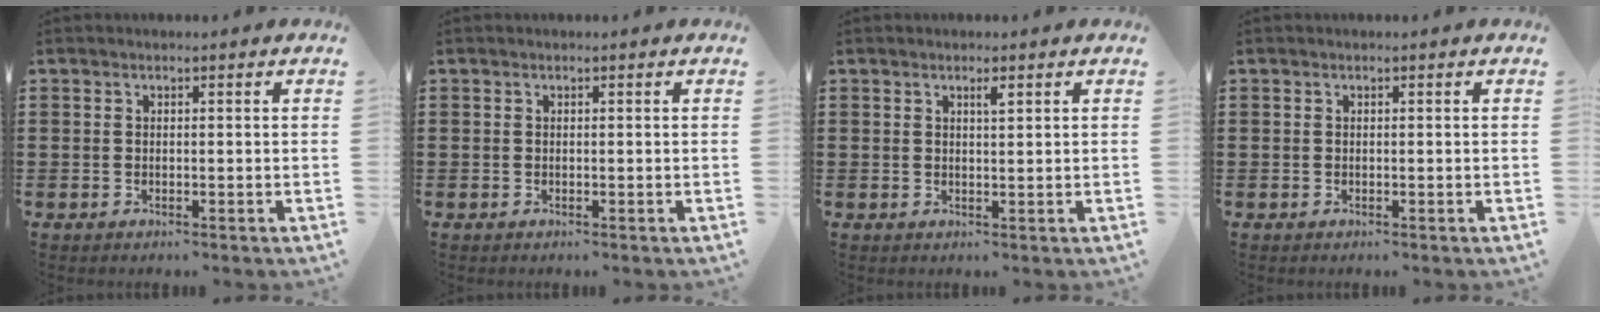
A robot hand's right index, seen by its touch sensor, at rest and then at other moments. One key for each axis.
{"total": 0.0}
{"total": 1.3, "fx": 0.7, "fy": 0.2, "fz": 1.0, "tx": -0.020, "ty": 0.001, "tz": 0.012}
{"total": 0.0}